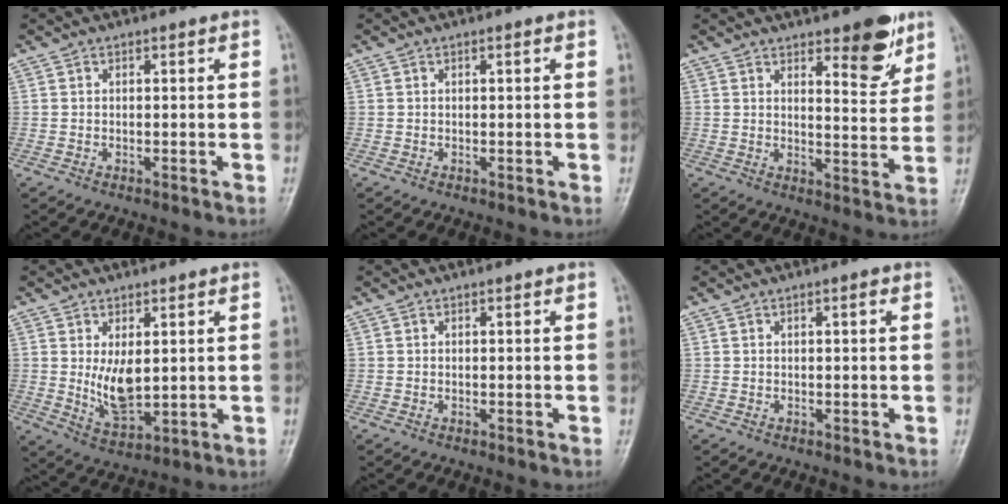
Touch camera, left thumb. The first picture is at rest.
{"total": 0.5, "force": [0.2, 0.1, 0.5], "torque": [-0.008, 0.001, 0.002]}
{"total": 9.1, "force": [5.7, 3.2, 6.3], "torque": [-0.060, -0.038, 0.078]}
{"total": 7.5, "force": [1.2, 4.0, 6.3], "torque": [-0.099, -0.025, 0.035]}
{"total": 0.0}
{"total": 1.1, "force": [0.4, 0.3, 0.9], "torque": [-0.015, 0.002, 0.005]}